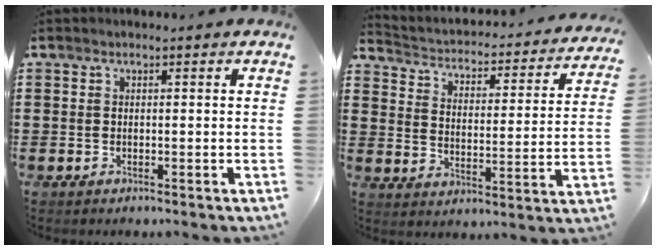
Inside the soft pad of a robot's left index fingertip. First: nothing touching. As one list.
[{"total": 1.7, "force": [1.5, 0.4, 0.5], "torque": [-0.027, -0.029, 0.014]}]